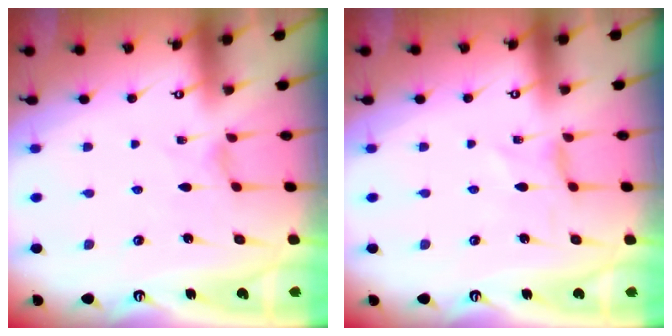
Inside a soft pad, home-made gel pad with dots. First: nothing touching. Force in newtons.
{"total": 0.0}